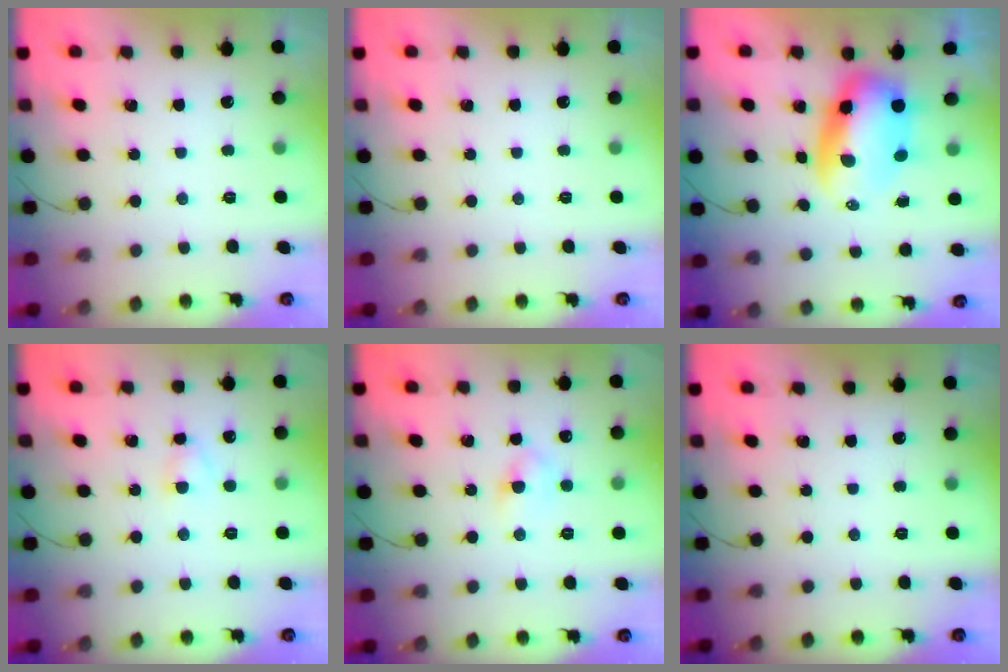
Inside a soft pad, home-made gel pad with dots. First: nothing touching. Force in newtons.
{"total": 0.0}
{"total": 7.6, "press": 7.4, "slide": 1.9}
{"total": 2.7, "press": 2.6, "slide": 0.9}
{"total": 4.3, "press": 4.1, "slide": 1.4}
{"total": 0.0}